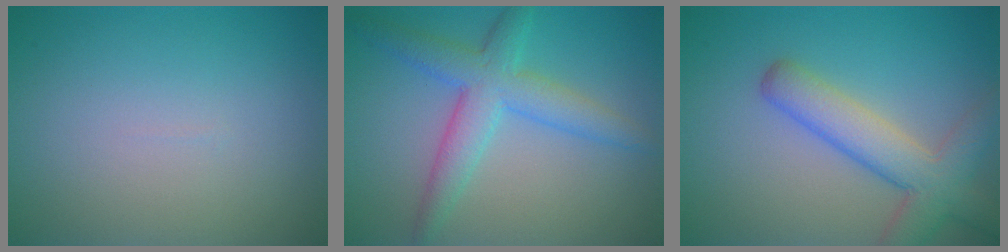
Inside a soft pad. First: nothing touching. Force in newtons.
{"total": 4.9, "press": 4.9, "slide": 0.2}
{"total": 5.6, "press": 5.6, "slide": 0.3}